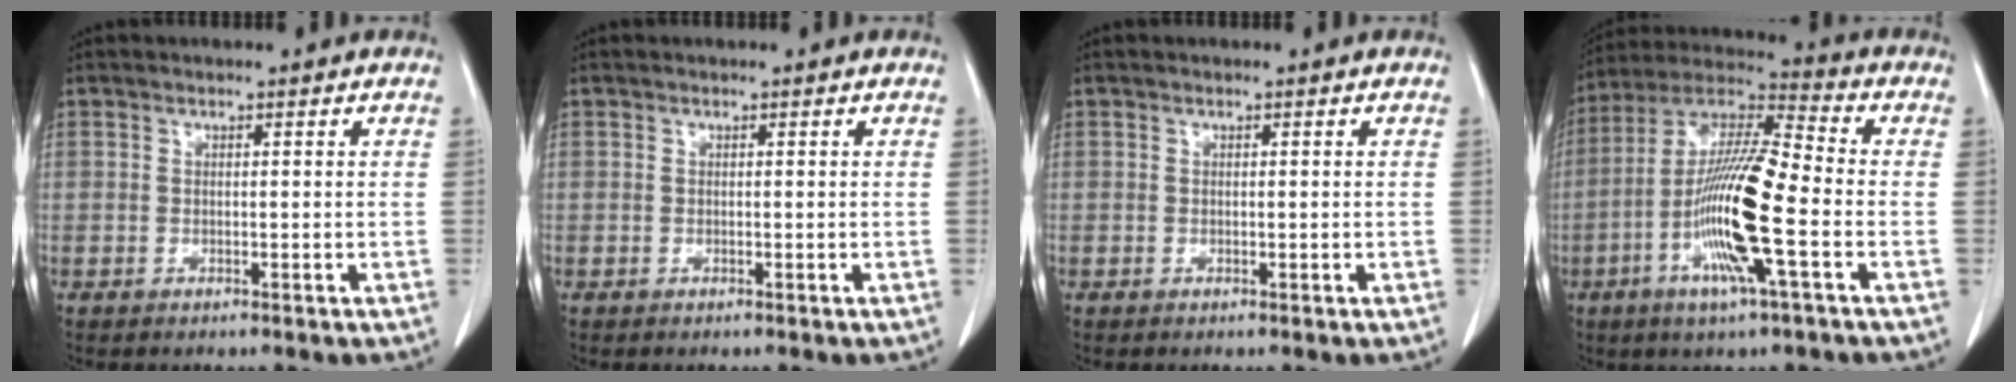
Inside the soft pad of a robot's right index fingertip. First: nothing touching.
{"total": 0.0}
{"total": 0.0}
{"total": 16.1, "force": [-4.3, 1.2, 15.4], "torque": [-0.308, -0.006, -0.087]}